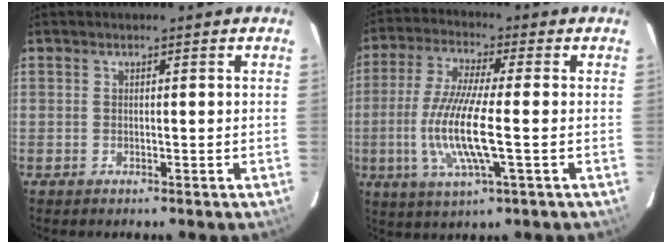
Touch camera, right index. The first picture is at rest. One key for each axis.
{"total": 12.7, "fx": -2.3, "fy": 1.6, "fz": 12.4, "tx": -0.252, "ty": -0.013, "tz": -0.045}